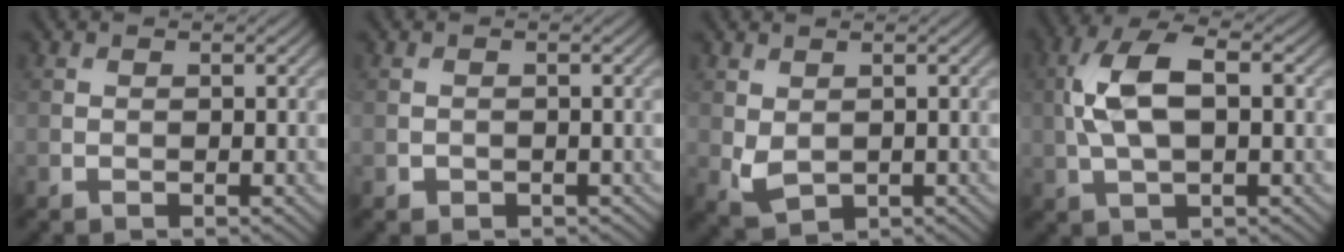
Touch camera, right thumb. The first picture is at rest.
{"total": 0.9, "force": [-0.4, 0.8, 0.2], "torque": [0.002, -0.004, -0.010]}
{"total": 2.6, "force": [0.4, 1.8, 1.8], "torque": [-0.047, -0.007, 0.013]}
{"total": 8.7, "force": [0.8, 4.1, 7.7], "torque": [-0.167, 0.018, 0.008]}